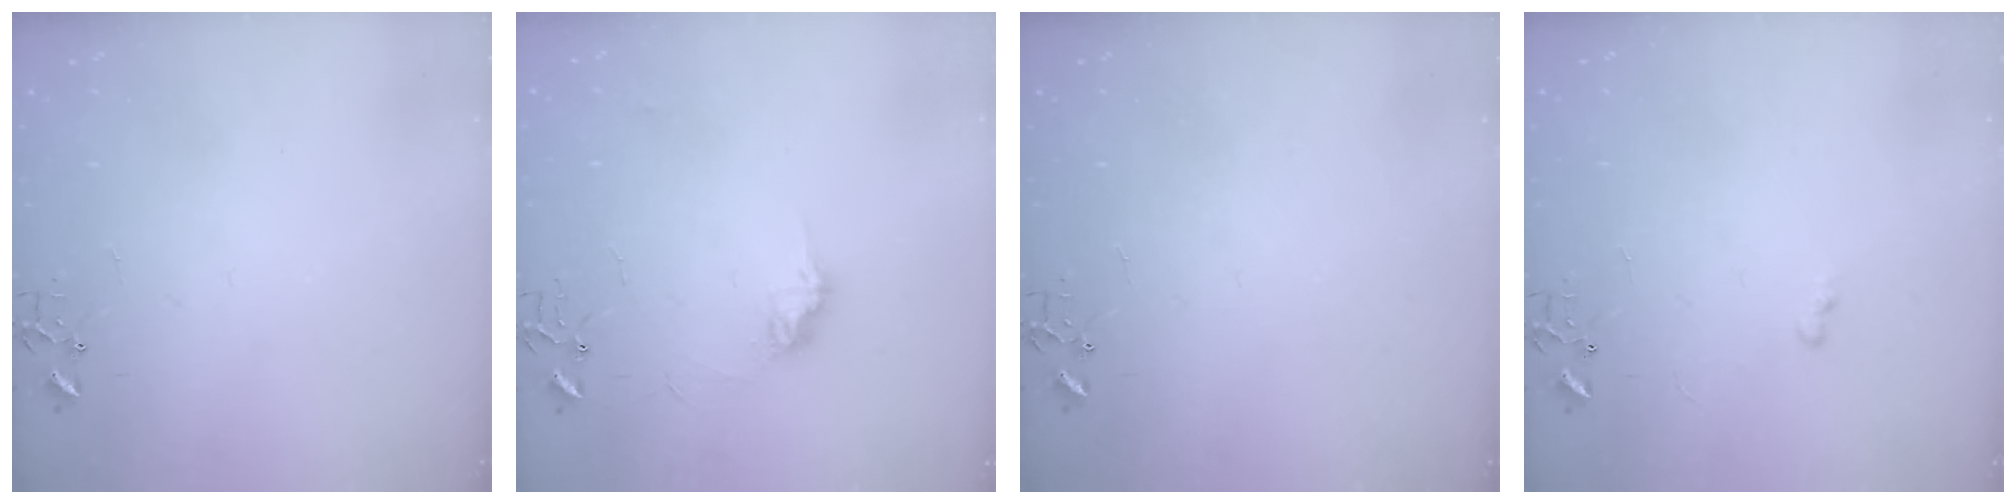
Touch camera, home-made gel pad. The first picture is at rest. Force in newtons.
{"total": 8.9, "press": 8.9, "slide": 0.5}
{"total": 0.0}
{"total": 4.4, "press": 4.4, "slide": 0.5}